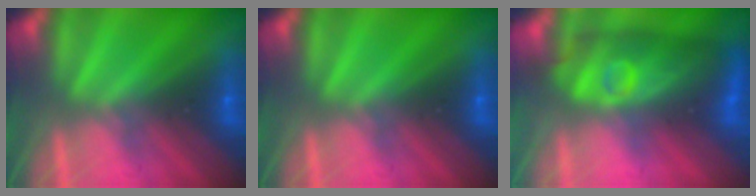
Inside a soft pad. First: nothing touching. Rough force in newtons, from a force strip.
{"total": 0.0}
{"total": 4.4}